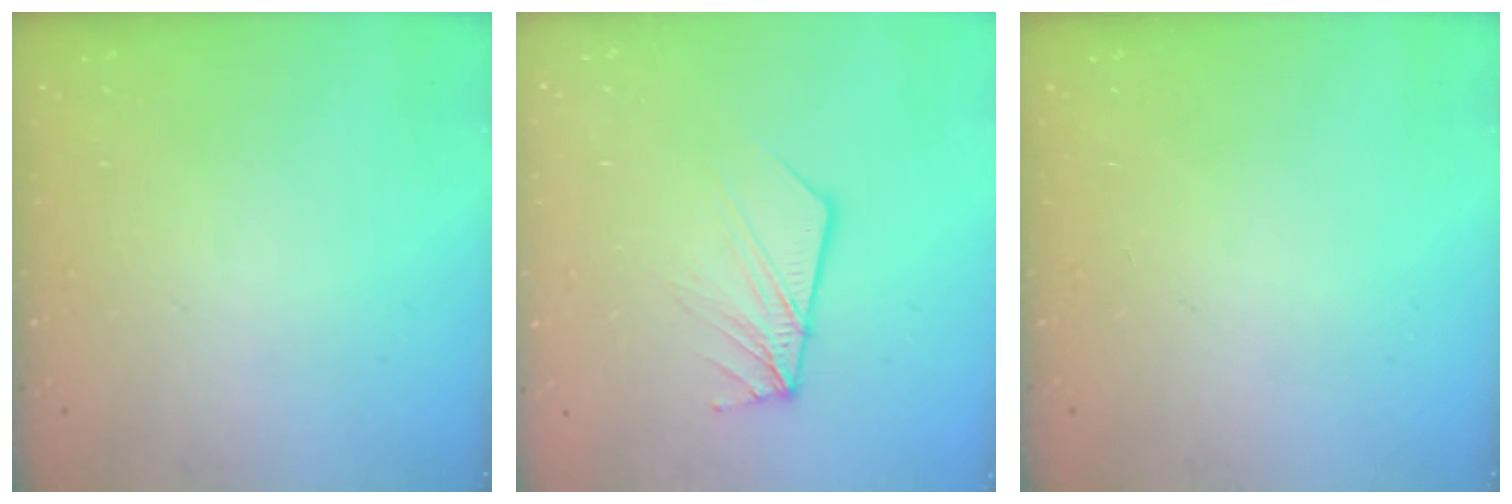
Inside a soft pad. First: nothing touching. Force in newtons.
{"total": 9.3, "press": 9.2, "slide": 1.3}
{"total": 0.0}